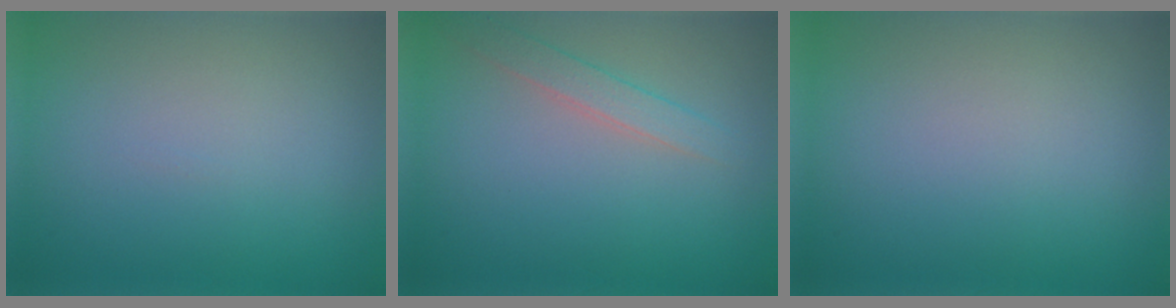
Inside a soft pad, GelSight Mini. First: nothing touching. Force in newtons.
{"total": 2.0, "press": 2.0, "slide": 0.0}
{"total": 0.0}